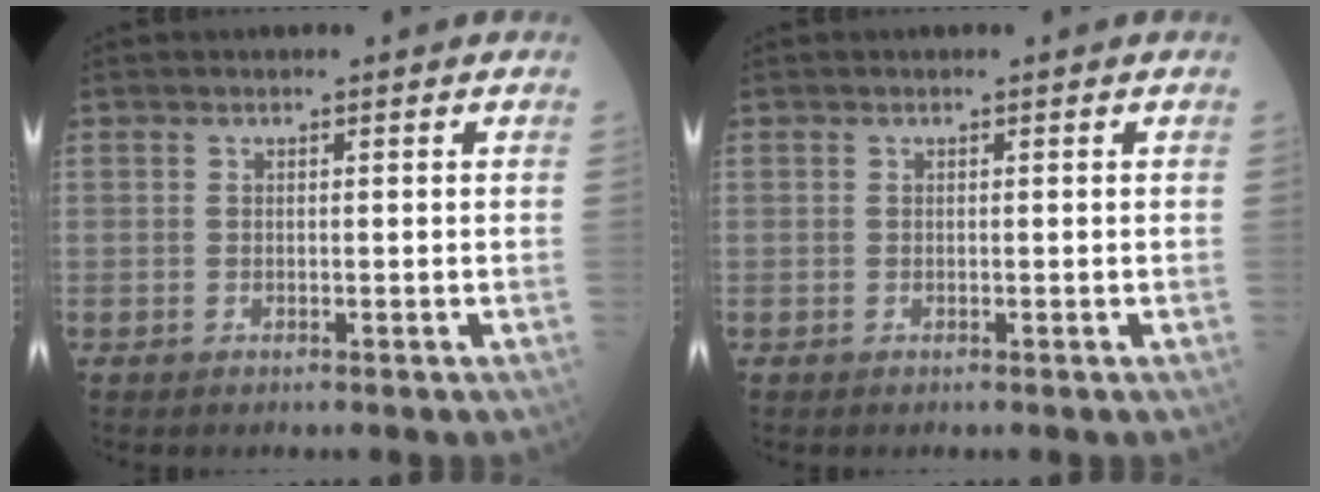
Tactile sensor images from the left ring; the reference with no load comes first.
{"total": 0.0}